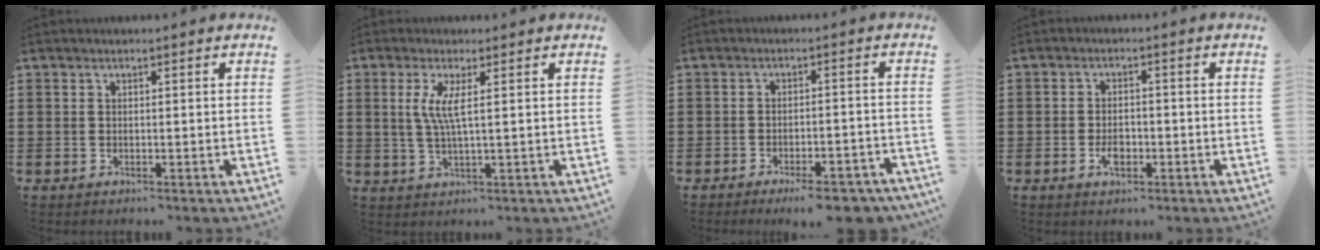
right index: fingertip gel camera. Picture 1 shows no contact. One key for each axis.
{"total": 4.5, "fx": 0.9, "fy": 0.1, "fz": 4.4, "tx": -0.096, "ty": -0.011, "tz": 0.013}
{"total": 4.9, "fx": -4.1, "fy": 0.5, "fz": 2.7, "tx": -0.040, "ty": -0.004, "tz": -0.072}
{"total": 3.2, "fx": -1.1, "fy": 1.6, "fz": 2.5, "tx": -0.053, "ty": 0.001, "tz": -0.022}